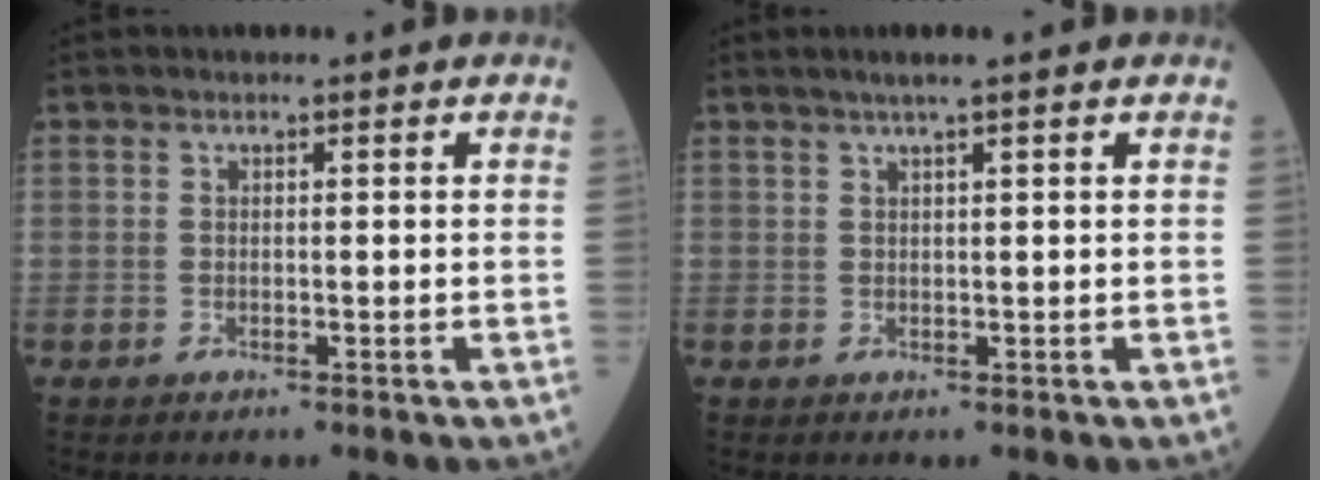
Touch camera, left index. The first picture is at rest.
{"total": 2.9, "force": [2.1, -0.4, 2.0], "torque": [-0.035, 0.015, 0.036]}